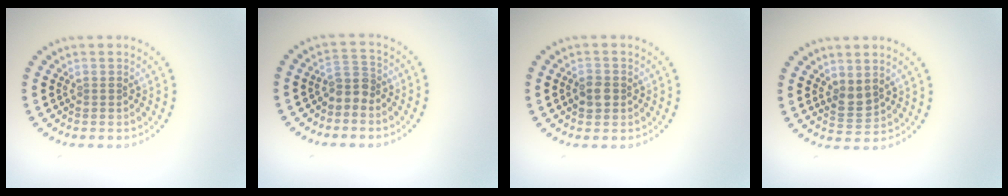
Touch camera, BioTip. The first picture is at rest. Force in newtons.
{"total": 2.1, "press": 1.7, "slide": 1.3}
{"total": 1.7, "press": 1.7, "slide": 0.2}
{"total": 1.8, "press": 1.5, "slide": 0.9}